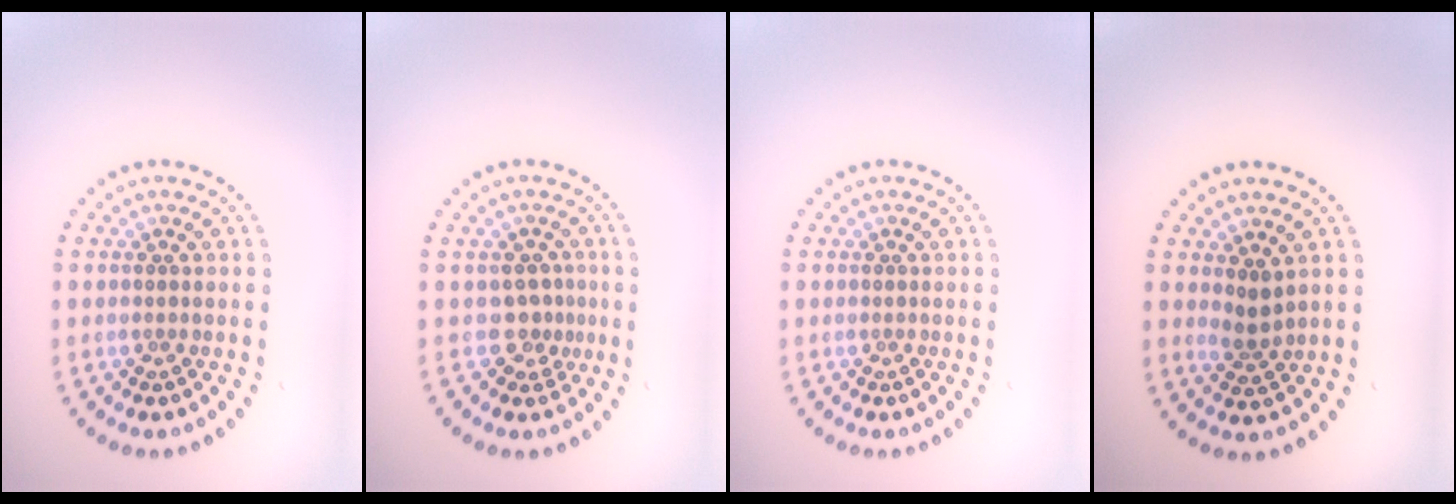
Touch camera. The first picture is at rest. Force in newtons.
{"total": 2.3, "press": 1.5, "slide": 1.7}
{"total": 0.0}
{"total": 1.6, "press": 1.2, "slide": 1.0}